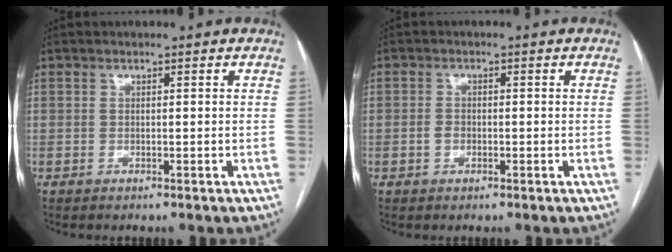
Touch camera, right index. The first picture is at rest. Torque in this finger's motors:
{"motor_torque": [0.08, 0.02, 0.02, 0.00]}